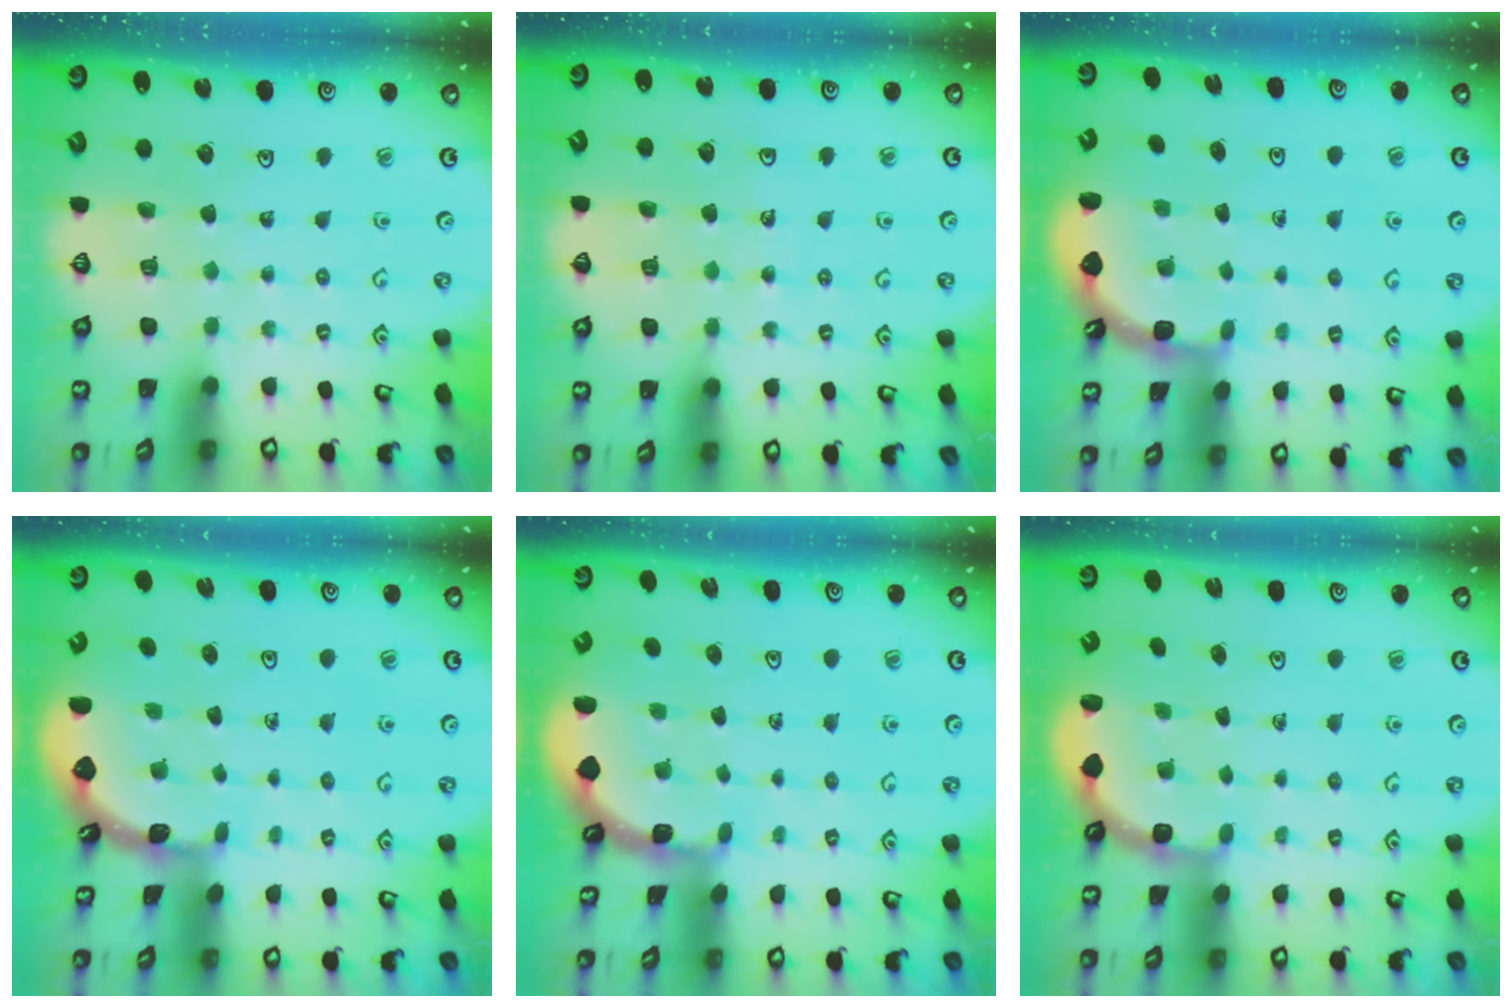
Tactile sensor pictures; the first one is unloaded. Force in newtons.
{"total": 6.0, "press": 5.6, "slide": 2.3}
{"total": 2.0, "press": 2.0, "slide": 0.2}
{"total": 1.6, "press": 1.5, "slide": 0.1}
{"total": 1.5, "press": 1.5, "slide": 0.1}
{"total": 2.7, "press": 2.4, "slide": 1.4}